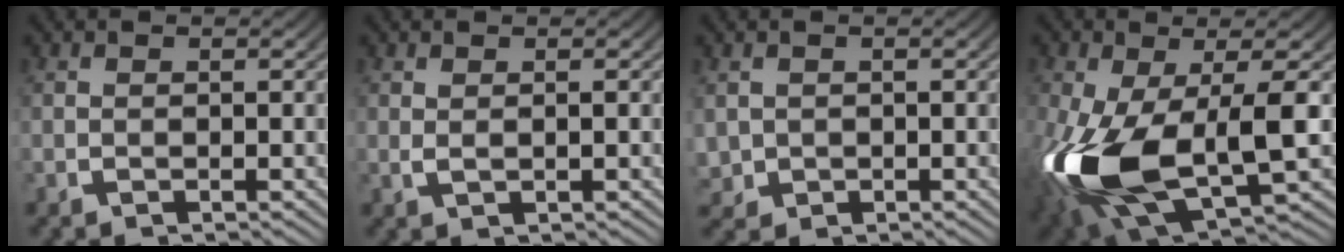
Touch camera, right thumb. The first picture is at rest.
{"total": 0.9, "force": [0.3, 0.3, 0.7], "torque": [-0.020, -0.004, 0.012]}
{"total": 3.0, "force": [-0.1, 2.8, 1.0], "torque": [-0.037, -0.022, 0.010]}
{"total": 15.6, "force": [-3.4, 8.8, 12.4], "torque": [-0.296, -0.056, -0.025]}